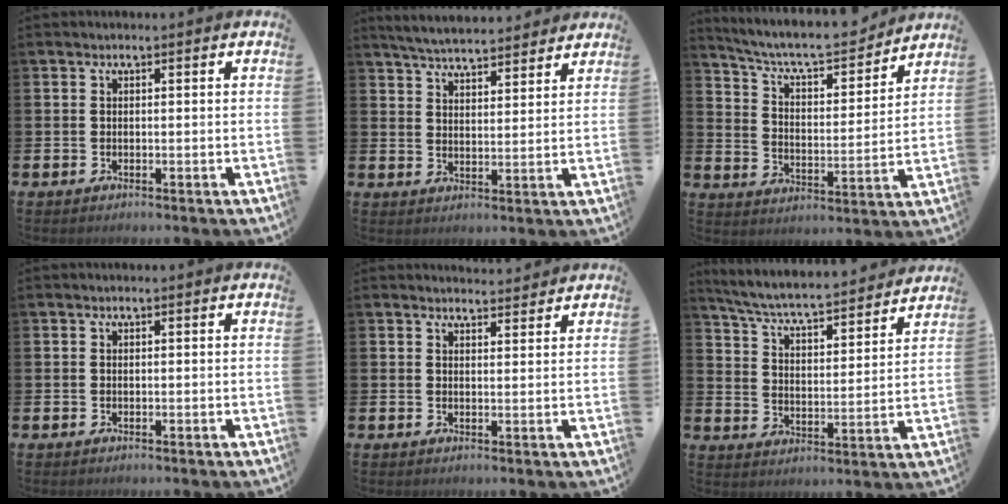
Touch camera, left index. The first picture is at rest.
{"total": 5.4, "force": [5.3, 0.5, 0.7], "torque": [-0.029, -0.030, 0.094]}
{"total": 7.6, "force": [7.0, 1.5, 2.6], "torque": [-0.074, -0.055, 0.117]}
{"total": 0.0}
{"total": 2.8, "force": [2.8, 0.4, -0.1], "torque": [0.010, -0.020, 0.048]}
{"total": 6.4, "force": [6.1, 0.6, 2.0], "torque": [-0.070, -0.051, 0.101]}